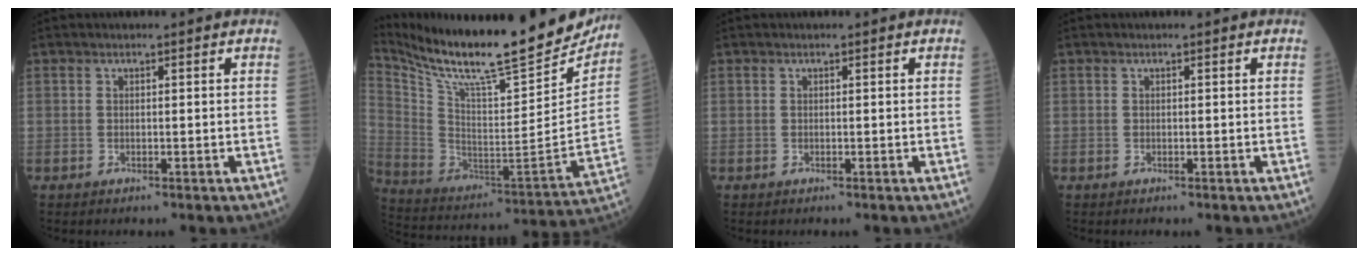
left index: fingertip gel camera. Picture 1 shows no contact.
{"total": 27.9, "force": [24.5, 3.6, 12.8], "torque": [-0.244, -0.068, 0.370]}
{"total": 0.0}
{"total": 0.0}